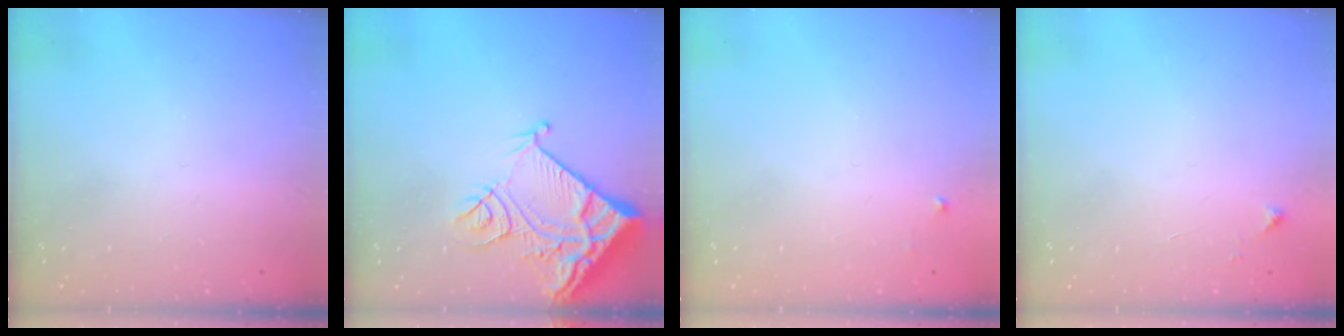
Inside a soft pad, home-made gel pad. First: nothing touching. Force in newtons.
{"total": 13.6, "press": 13.5, "slide": 1.7}
{"total": 2.5, "press": 2.5, "slide": 0.4}
{"total": 3.9, "press": 3.8, "slide": 0.6}